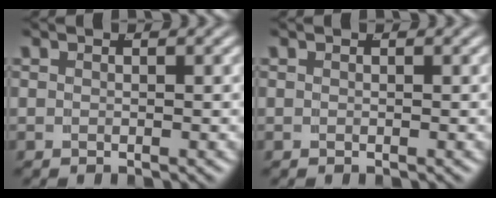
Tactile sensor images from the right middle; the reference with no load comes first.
{"total": 0.0}